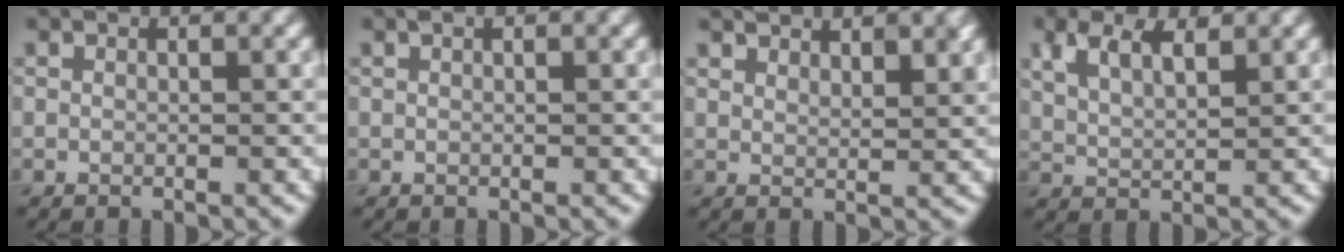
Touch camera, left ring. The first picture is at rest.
{"total": 0.5, "force": [0.3, 0.1, 0.4], "torque": [-0.008, 0.003, 0.005]}
{"total": 3.6, "force": [3.3, 0.9, 1.3], "torque": [-0.017, -0.001, 0.048]}
{"total": 4.1, "force": [2.4, 1.8, 2.8], "torque": [-0.056, 0.011, 0.042]}